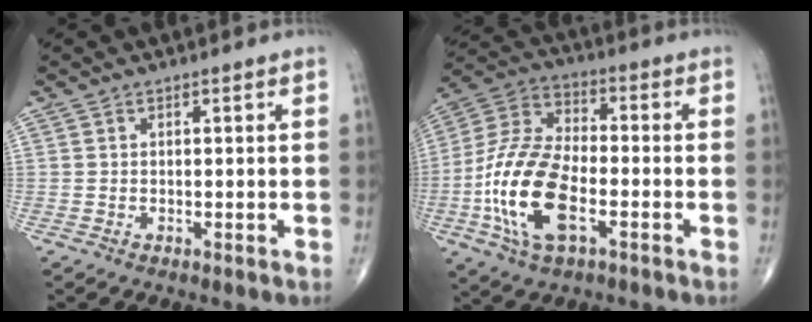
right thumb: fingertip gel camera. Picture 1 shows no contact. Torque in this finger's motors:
{"motor_torque": [0.26, 0.85, 1.83, -0.24, 0.23]}